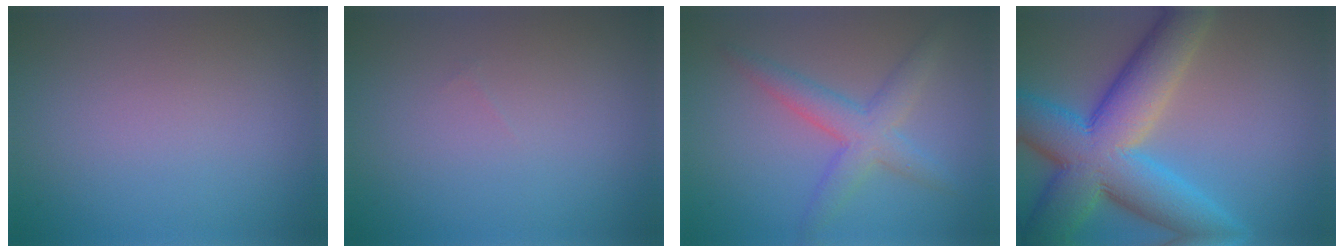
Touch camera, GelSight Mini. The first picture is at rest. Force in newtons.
{"total": 0.0}
{"total": 3.8, "press": 3.8, "slide": 0.1}
{"total": 10.7, "press": 10.7, "slide": 0.8}